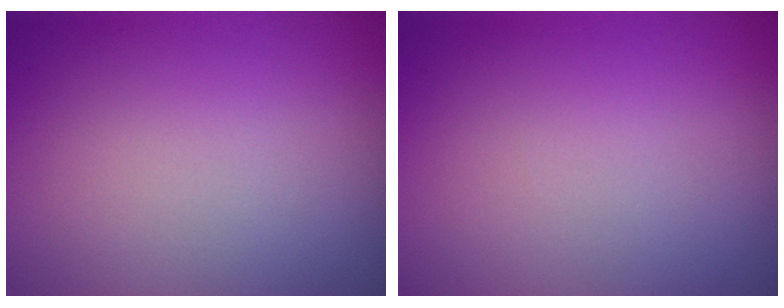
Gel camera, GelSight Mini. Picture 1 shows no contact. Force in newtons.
{"total": 0.0}